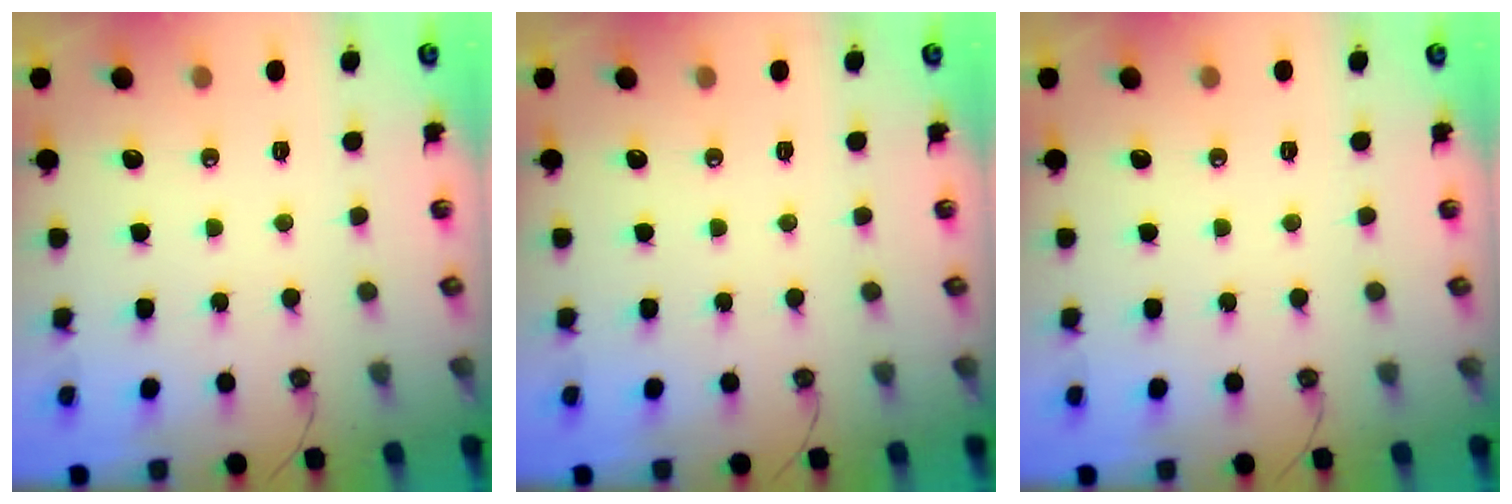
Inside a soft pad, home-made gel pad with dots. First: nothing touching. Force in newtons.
{"total": 0.0}
{"total": 0.0}